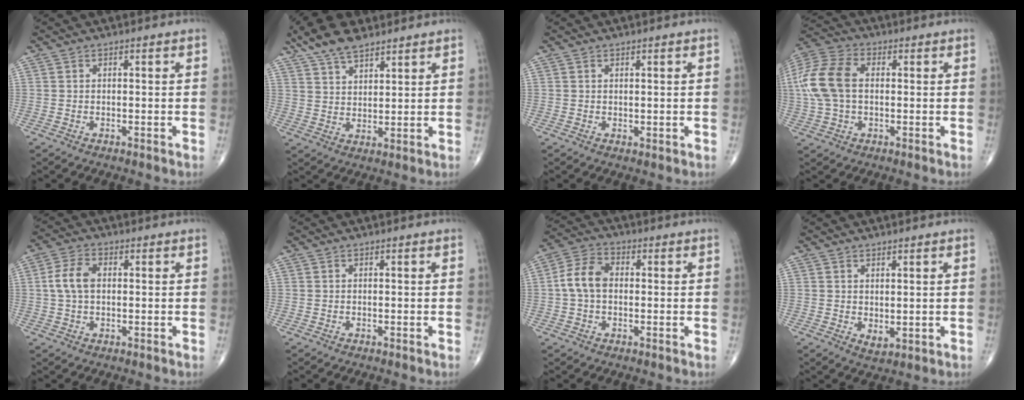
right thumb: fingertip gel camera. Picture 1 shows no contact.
{"total": 10.3, "force": [7.6, 4.2, 5.5], "torque": [-0.088, -0.019, 0.141]}
{"total": 0.6, "force": [0.4, 0.3, 0.4], "torque": [-0.001, -0.005, 0.007]}
{"total": 13.1, "force": [1.0, 8.4, 10.0], "torque": [-0.225, 0.026, 0.014]}
{"total": 5.7, "force": [0.6, 3.5, 4.5], "torque": [-0.098, 0.013, 0.006]}
{"total": 0.0}
{"total": 7.1, "force": [0.0, 4.8, 5.2], "torque": [-0.101, 0.023, -0.009]}
{"total": 2.7, "force": [0.6, 1.5, 2.1], "torque": [-0.030, -0.014, 0.018]}